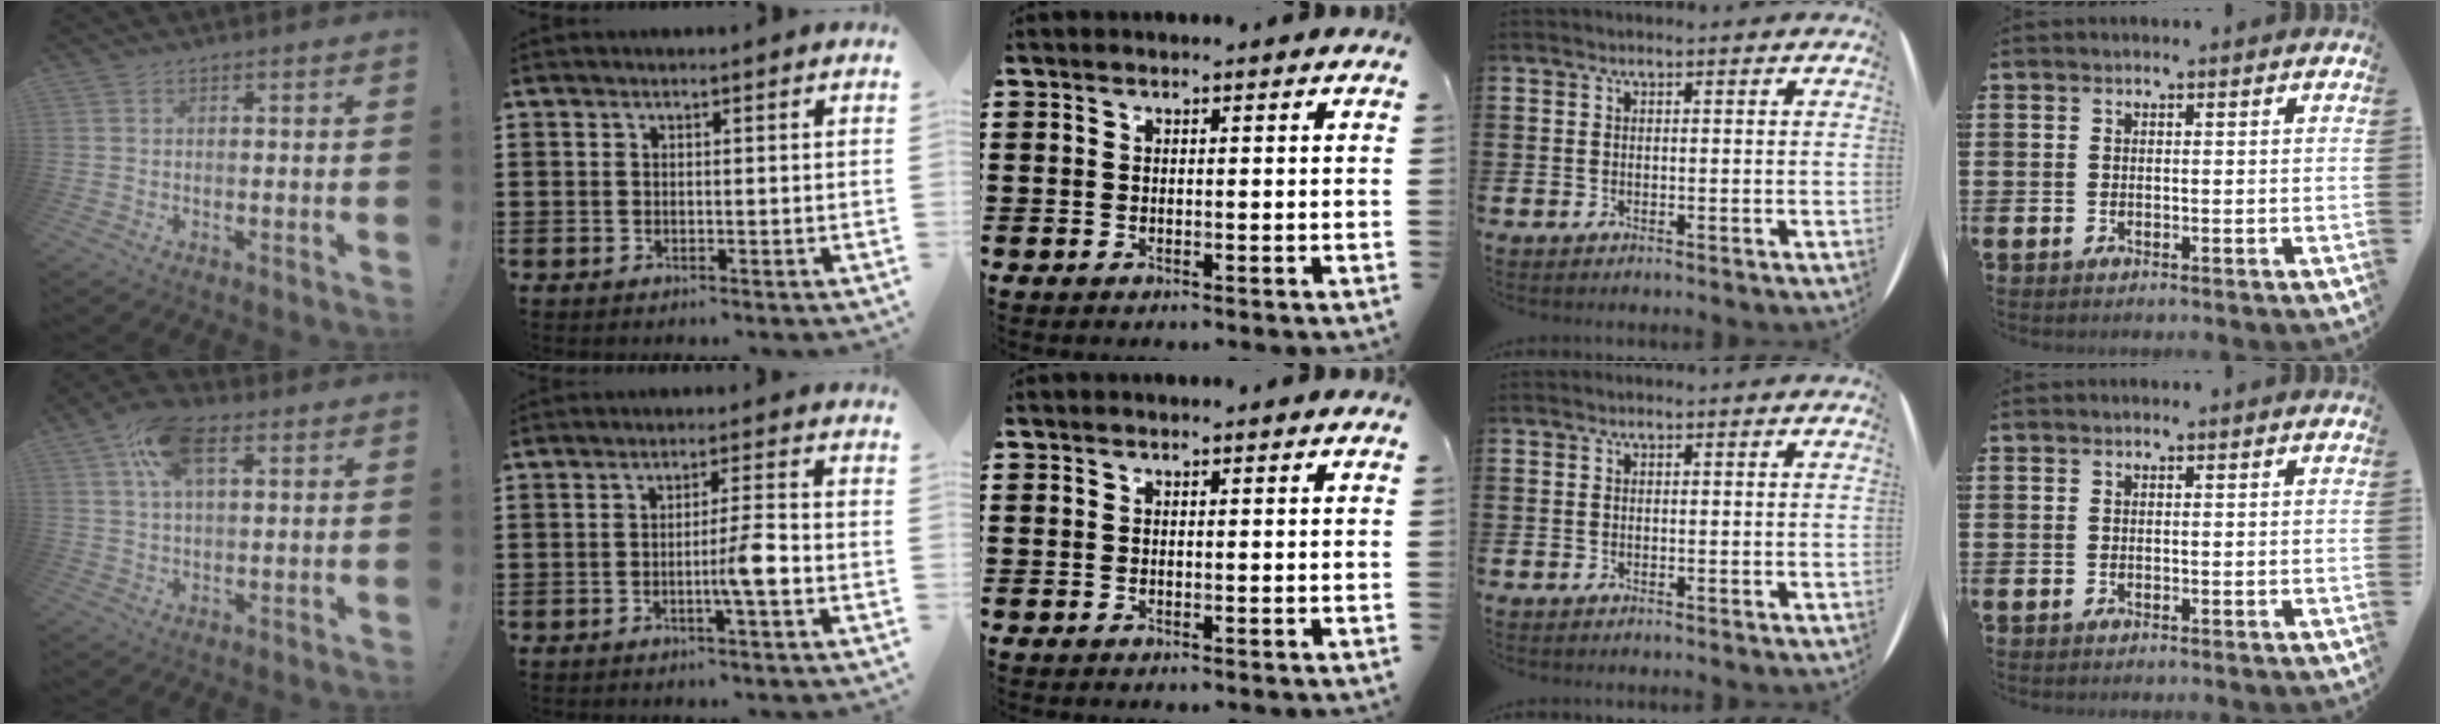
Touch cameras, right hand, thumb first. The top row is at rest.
{"thumb": {"total": 12.0, "force": [5.0, 6.3, 8.8], "torque": [-0.149, 0.007, 0.093]}, "index": {"total": 5.5, "force": [-1.7, -0.1, 5.3], "torque": [-0.090, -0.007, -0.031]}}